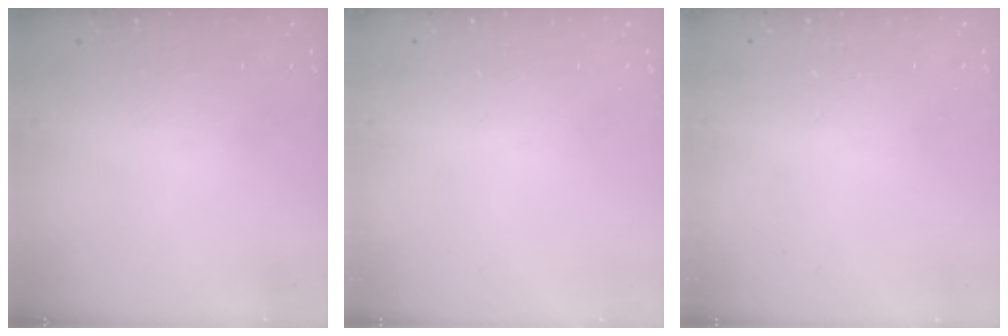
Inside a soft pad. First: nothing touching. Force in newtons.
{"total": 0.0}
{"total": 2.6, "press": 2.6, "slide": 0.2}